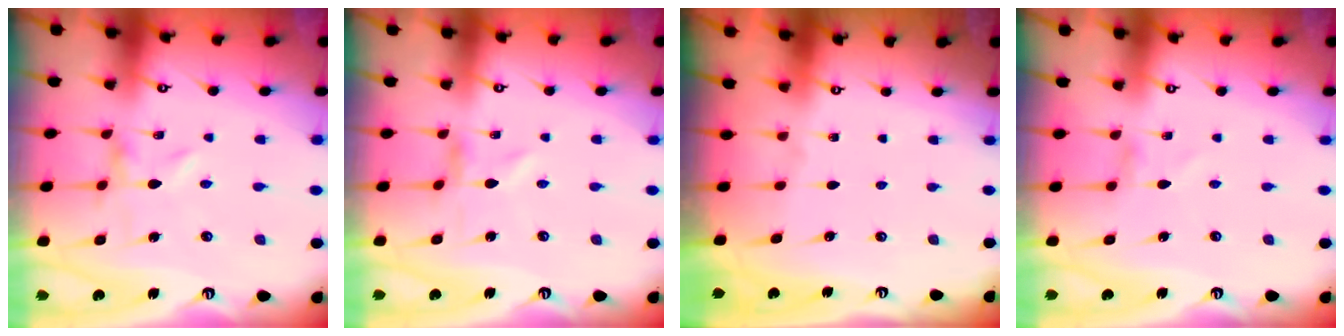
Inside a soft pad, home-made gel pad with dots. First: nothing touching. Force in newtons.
{"total": 0.0}
{"total": 0.0}
{"total": 0.6, "press": 0.6, "slide": 0.1}